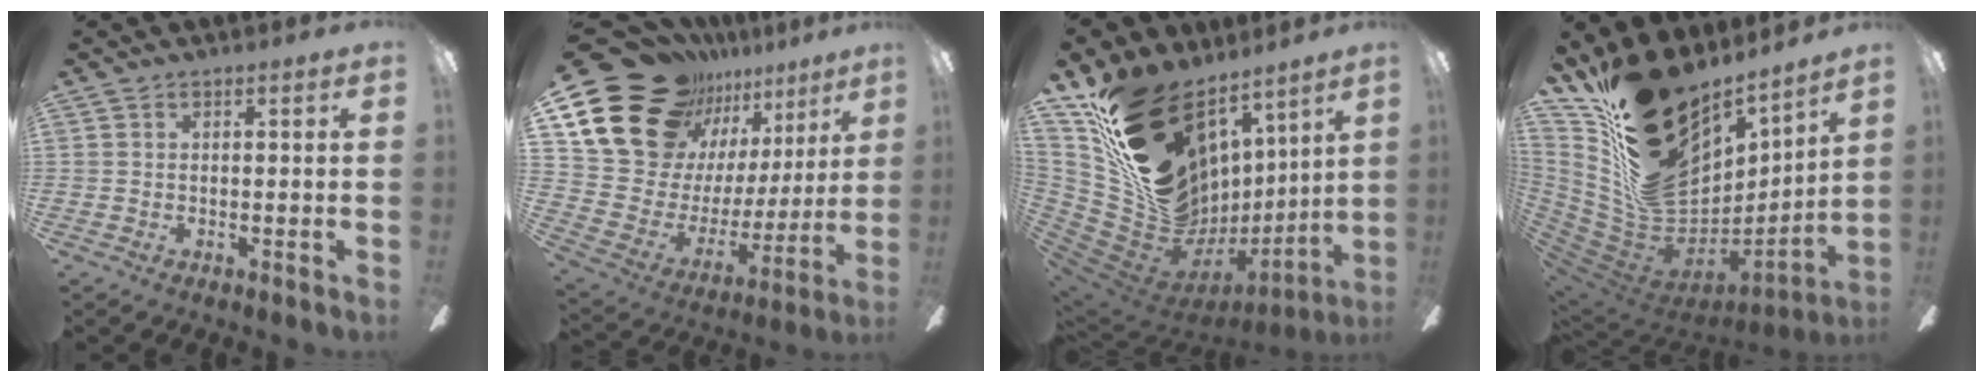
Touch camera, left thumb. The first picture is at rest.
{"total": 22.5, "force": [15.5, 13.6, 9.0], "torque": [-0.167, -0.108, 0.305]}
{"total": 25.2, "force": [12.5, 17.1, 13.6], "torque": [-0.207, -0.109, 0.277]}
{"total": 26.9, "force": [15.9, 15.0, 15.7], "torque": [-0.277, -0.125, 0.322]}